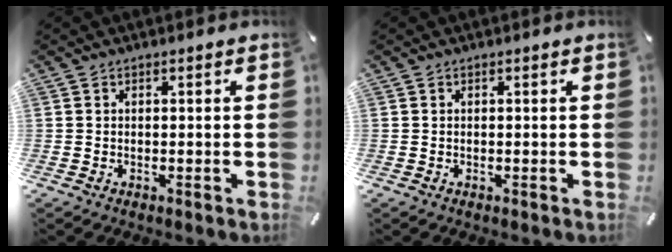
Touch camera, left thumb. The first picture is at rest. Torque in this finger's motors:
{"motor_torque": [-0.11, -0.11, 0.00, 0.02, 0.00]}